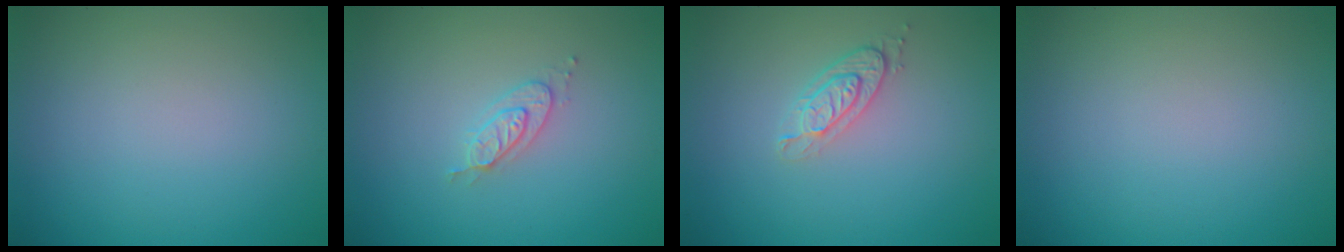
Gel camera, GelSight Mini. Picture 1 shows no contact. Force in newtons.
{"total": 2.0, "press": 2.0, "slide": 0.4}
{"total": 2.1, "press": 1.8, "slide": 1.1}
{"total": 0.0}